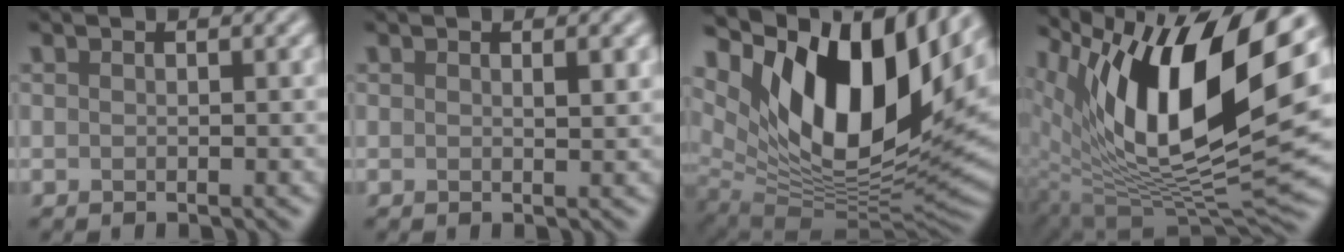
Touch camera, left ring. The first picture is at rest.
{"total": 0.9, "force": [0.5, 0.2, 0.8], "torque": [-0.011, -0.002, 0.008]}
{"total": 15.3, "force": [6.7, 7.2, 11.8], "torque": [-0.196, 0.003, 0.118]}
{"total": 15.7, "force": [6.4, 5.7, 13.2], "torque": [-0.217, -0.006, 0.113]}